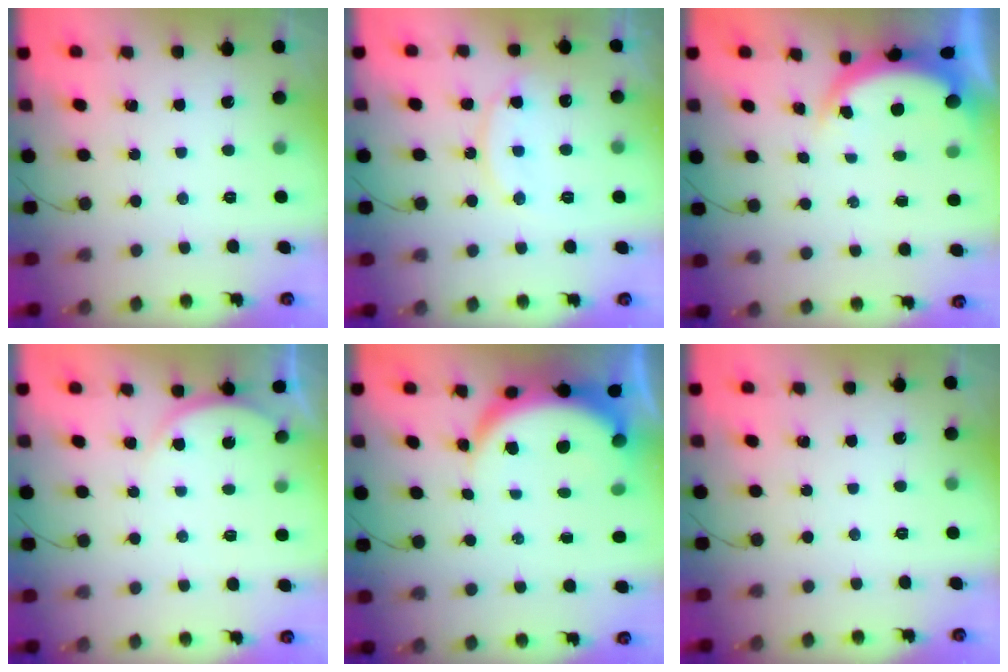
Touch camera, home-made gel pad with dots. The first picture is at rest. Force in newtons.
{"total": 12.8, "press": 12.7, "slide": 1.0}
{"total": 4.9, "press": 4.7, "slide": 1.3}
{"total": 3.1, "press": 3.0, "slide": 0.5}
{"total": 7.4, "press": 7.3, "slide": 1.0}
{"total": 0.0}